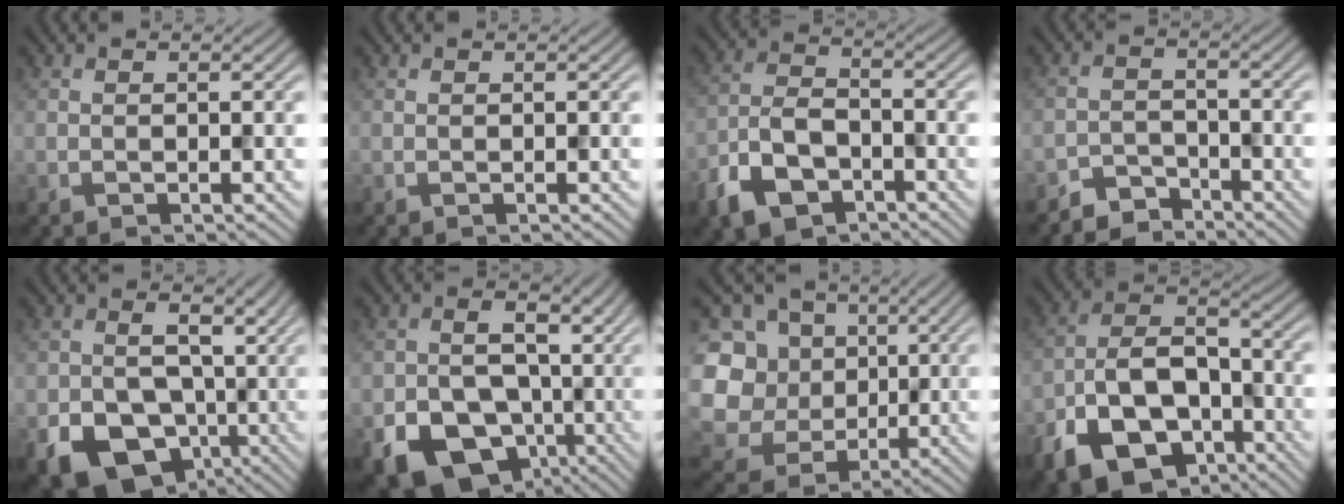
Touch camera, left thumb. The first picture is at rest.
{"total": 0.0}
{"total": 7.7, "force": [-4.8, 4.1, 4.5], "torque": [-0.096, -0.005, -0.104]}
{"total": 3.9, "force": [-3.6, 1.2, 0.6], "torque": [-0.007, 0.002, -0.075]}
{"total": 13.7, "force": [-3.5, 10.9, 7.6], "torque": [-0.108, -0.028, -0.065]}
{"total": 15.3, "force": [-5.5, 12.2, 7.2], "torque": [-0.107, -0.032, -0.097]}
{"total": 16.9, "force": [0.4, 15.4, 6.8], "torque": [-0.259, 0.017, 0.006]}
{"total": 13.4, "force": [-7.2, 7.9, 8.1], "torque": [-0.168, -0.020, -0.134]}